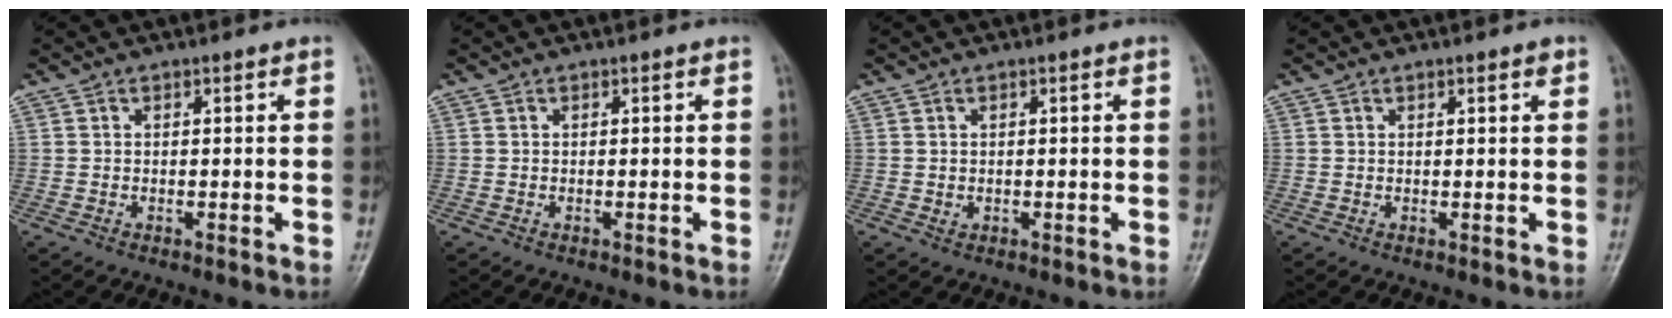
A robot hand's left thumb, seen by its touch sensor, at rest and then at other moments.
{"total": 0.0}
{"total": 1.0, "force": [0.2, 0.7, 0.6], "torque": [-0.008, -0.002, 0.008]}
{"total": 1.6, "force": [1.0, 0.4, 1.2], "torque": [-0.015, -0.002, 0.012]}